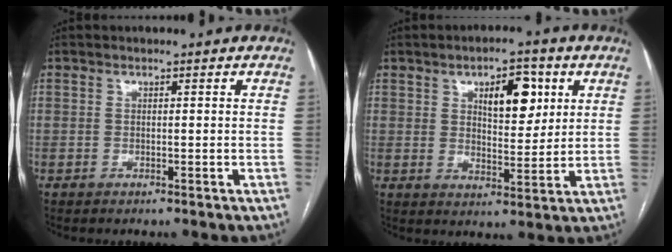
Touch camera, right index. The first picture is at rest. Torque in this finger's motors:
{"motor_torque": [0.20, 0.13, 0.31, 0.06]}